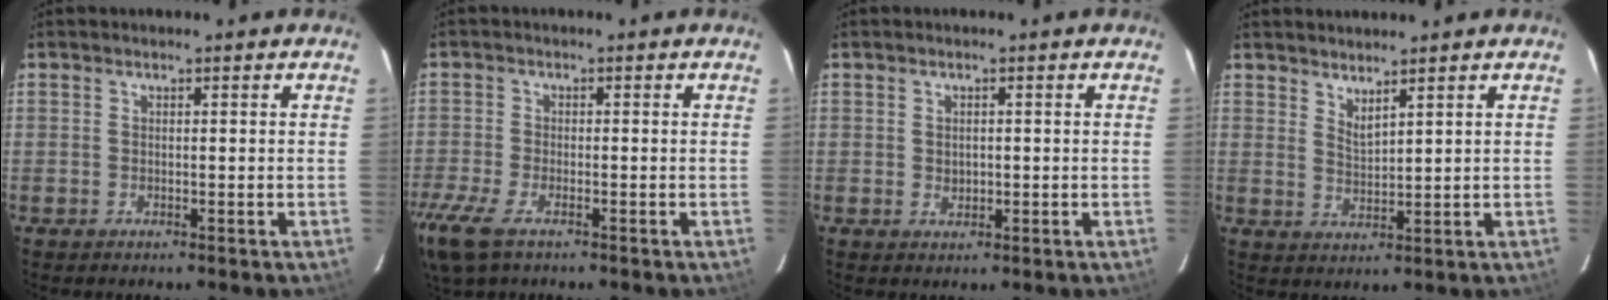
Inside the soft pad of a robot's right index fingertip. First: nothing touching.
{"total": 10.0, "force": [-6.2, 4.2, 6.6], "torque": [-0.164, -0.036, -0.122]}
{"total": 1.7, "force": [0.0, 1.5, 0.9], "torque": [-0.013, 0.003, 0.003]}
{"total": 3.1, "force": [2.7, 0.4, 1.5], "torque": [-0.027, -0.005, 0.045]}